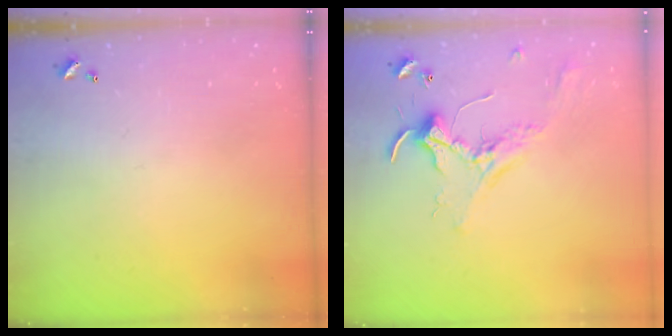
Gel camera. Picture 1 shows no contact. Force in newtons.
{"total": 2.3, "press": 2.3, "slide": 0.5}